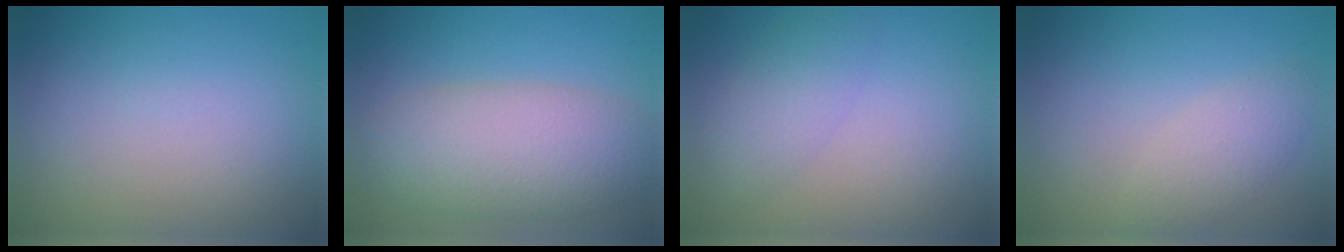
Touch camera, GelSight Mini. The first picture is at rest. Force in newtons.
{"total": 6.9, "press": 6.9, "slide": 0.4}
{"total": 2.7, "press": 2.7, "slide": 0.2}
{"total": 3.4, "press": 3.4, "slide": 0.2}